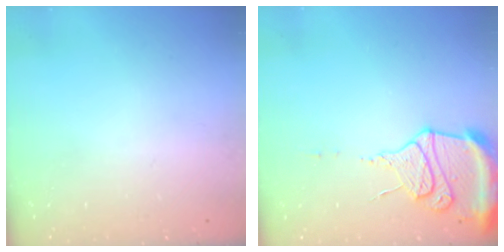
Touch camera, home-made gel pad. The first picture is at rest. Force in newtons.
{"total": 14.1, "press": 14.1, "slide": 1.3}